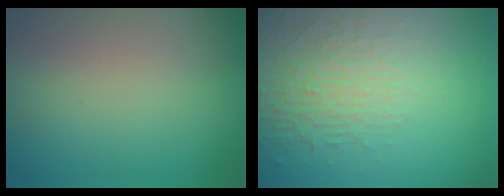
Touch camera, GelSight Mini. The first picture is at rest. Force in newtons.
{"total": 4.7, "press": 3.2, "slide": 3.4}